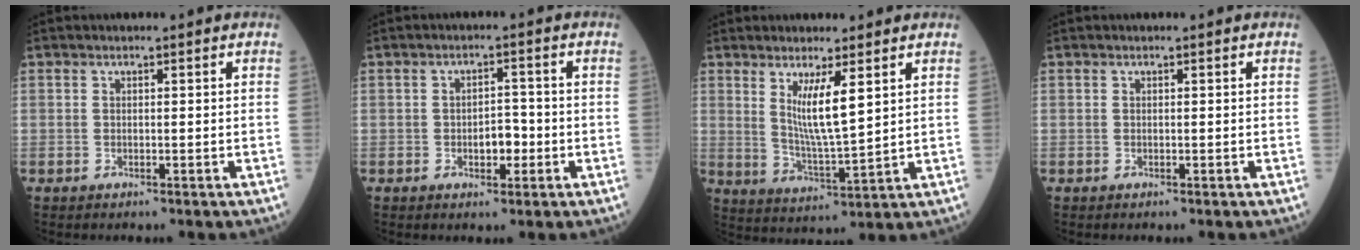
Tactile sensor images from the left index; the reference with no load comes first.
{"total": 3.4, "force": [-1.5, 1.6, 2.6], "torque": [-0.037, 0.000, -0.022]}
{"total": 6.9, "force": [2.5, 0.2, 6.4], "torque": [-0.123, -0.023, 0.054]}
{"total": 0.0}